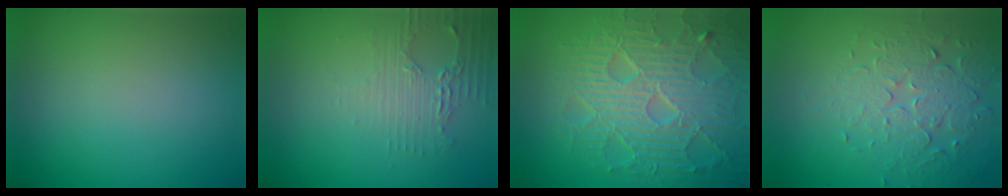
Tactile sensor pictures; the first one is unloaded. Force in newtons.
{"total": 2.4, "press": 2.3, "slide": 0.9}
{"total": 9.2, "press": 6.2, "slide": 6.8}
{"total": 5.3, "press": 3.7, "slide": 3.9}